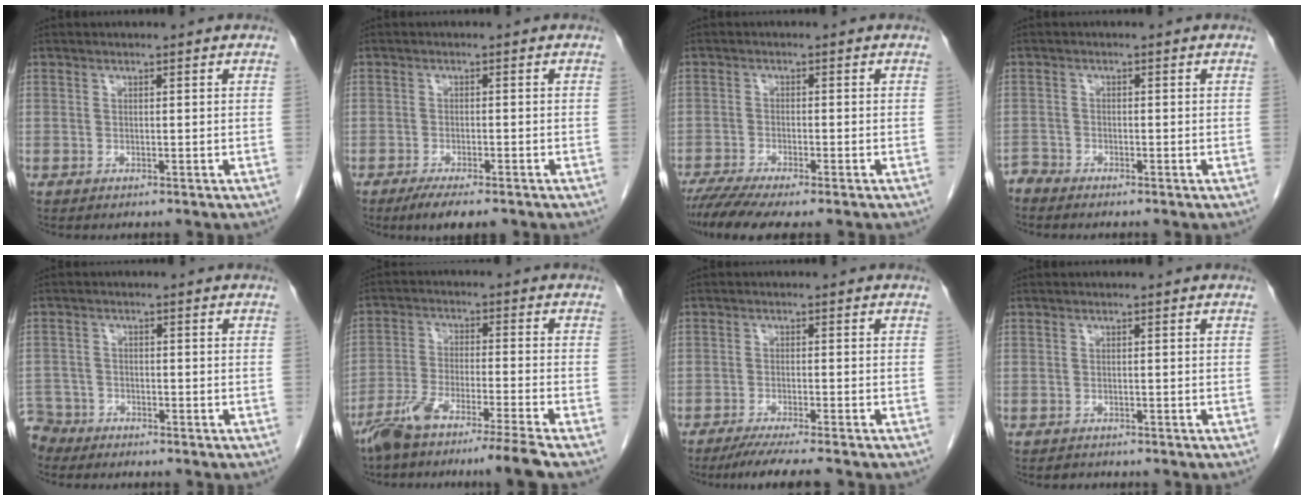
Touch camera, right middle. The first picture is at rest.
{"total": 5.1, "force": [-3.8, 1.1, 3.2], "torque": [-0.049, -0.010, -0.057]}
{"total": 6.3, "force": [-5.1, 0.4, 3.8], "torque": [-0.062, -0.012, -0.085]}
{"total": 1.6, "force": [-1.6, 0.0, -0.3], "torque": [0.013, -0.007, -0.031]}
{"total": 4.6, "force": [-4.2, 1.8, -0.7], "torque": [0.017, -0.006, -0.084]}
{"total": 10.9, "force": [-8.8, -1.7, 6.1], "torque": [-0.098, -0.023, -0.150]}
{"total": 7.2, "force": [-6.1, -0.5, 3.7], "torque": [-0.048, -0.020, -0.097]}
{"total": 1.1, "force": [-1.0, 0.4, 0.0], "torque": [-0.009, -0.002, -0.017]}